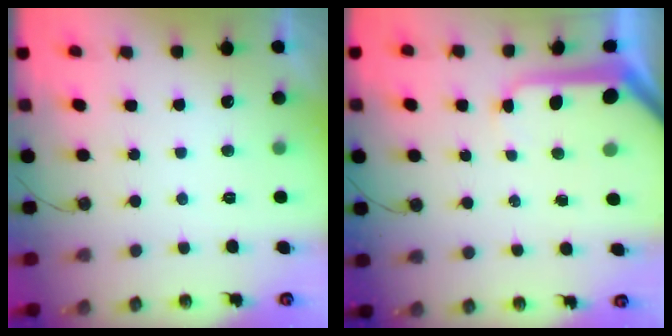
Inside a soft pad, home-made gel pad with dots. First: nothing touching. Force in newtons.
{"total": 9.5, "press": 9.4, "slide": 0.9}